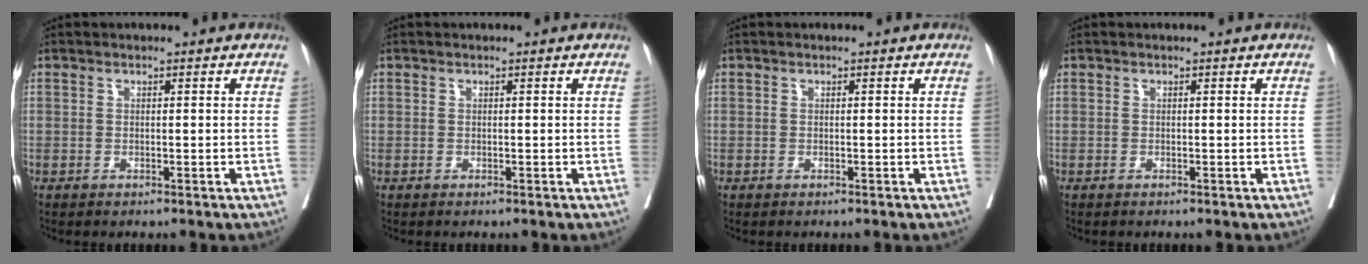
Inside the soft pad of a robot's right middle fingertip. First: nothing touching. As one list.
[{"total": 0.0}, {"total": 0.0}, {"total": 0.0}]